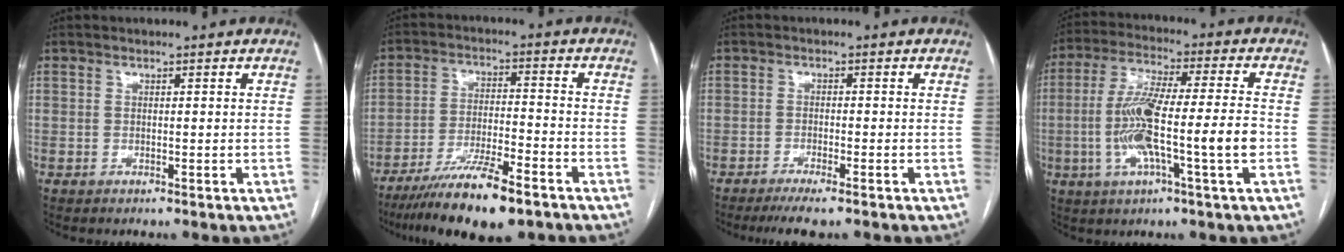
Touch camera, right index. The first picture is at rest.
{"total": 12.8, "force": [-9.2, 1.9, 8.7], "torque": [-0.153, -0.026, -0.158]}
{"total": 4.4, "force": [-3.3, 0.2, 2.8], "torque": [-0.047, -0.009, -0.057]}
{"total": 13.8, "force": [-2.8, 0.4, 13.5], "torque": [-0.259, 0.004, -0.052]}